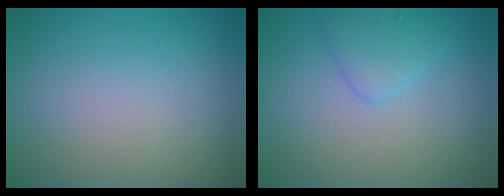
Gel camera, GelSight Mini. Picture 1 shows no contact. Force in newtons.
{"total": 2.0, "press": 2.0, "slide": 0.1}